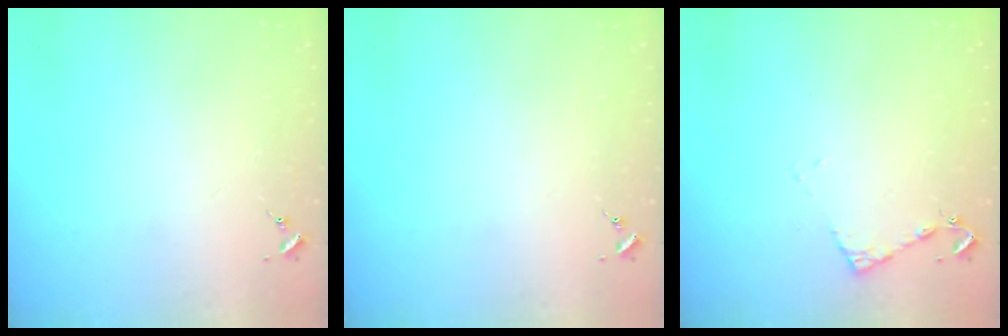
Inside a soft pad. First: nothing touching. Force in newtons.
{"total": 0.0}
{"total": 6.2, "press": 6.2, "slide": 0.8}